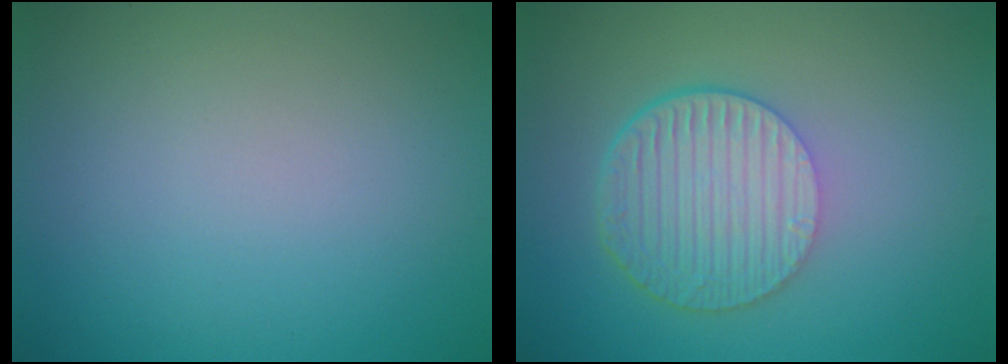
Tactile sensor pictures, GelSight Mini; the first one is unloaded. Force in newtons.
{"total": 6.5, "press": 4.4, "slide": 4.8}